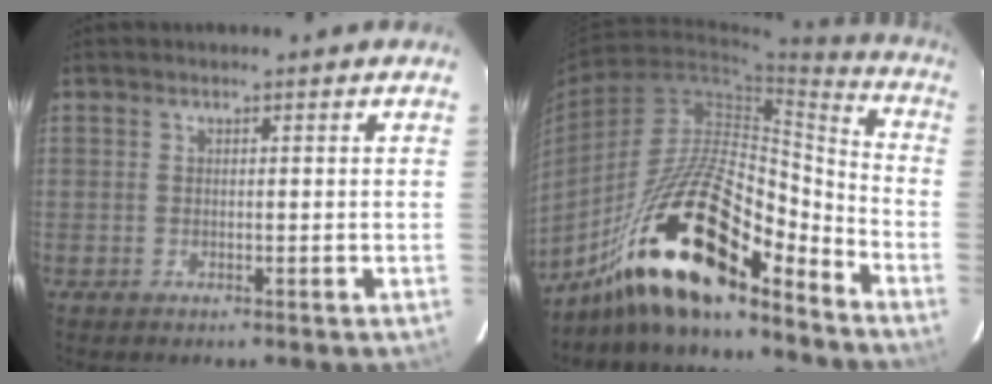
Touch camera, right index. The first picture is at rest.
{"total": 18.8, "force": [-13.0, 4.6, 12.8], "torque": [-0.228, 0.022, -0.227]}